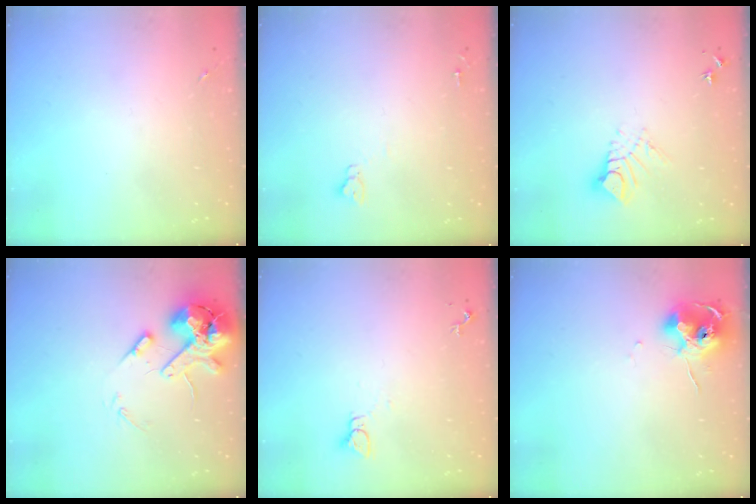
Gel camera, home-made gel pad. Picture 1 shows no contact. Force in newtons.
{"total": 3.8, "press": 3.8, "slide": 0.3}
{"total": 9.1, "press": 9.0, "slide": 1.0}
{"total": 14.0, "press": 13.8, "slide": 2.4}
{"total": 2.2, "press": 2.2, "slide": 0.1}
{"total": 10.4, "press": 10.3, "slide": 0.7}